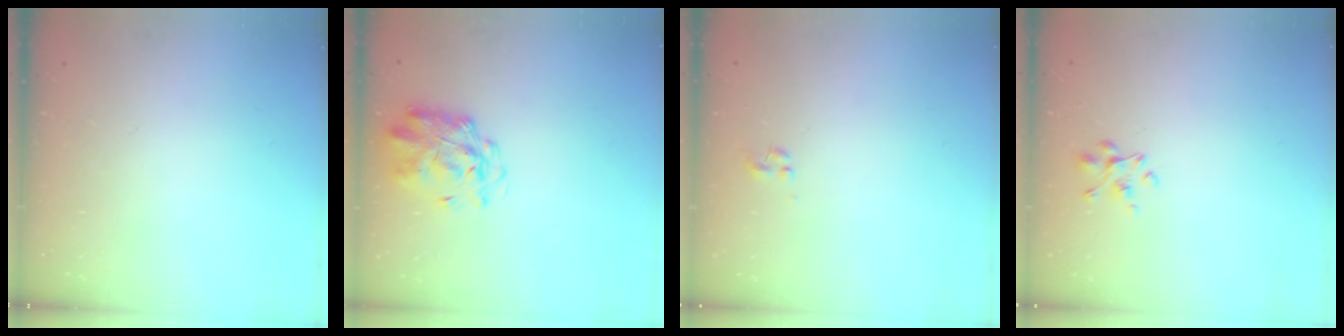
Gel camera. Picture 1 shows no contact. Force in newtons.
{"total": 3.1, "press": 3.0, "slide": 0.8}
{"total": 0.0}
{"total": 2.4, "press": 2.3, "slide": 0.8}